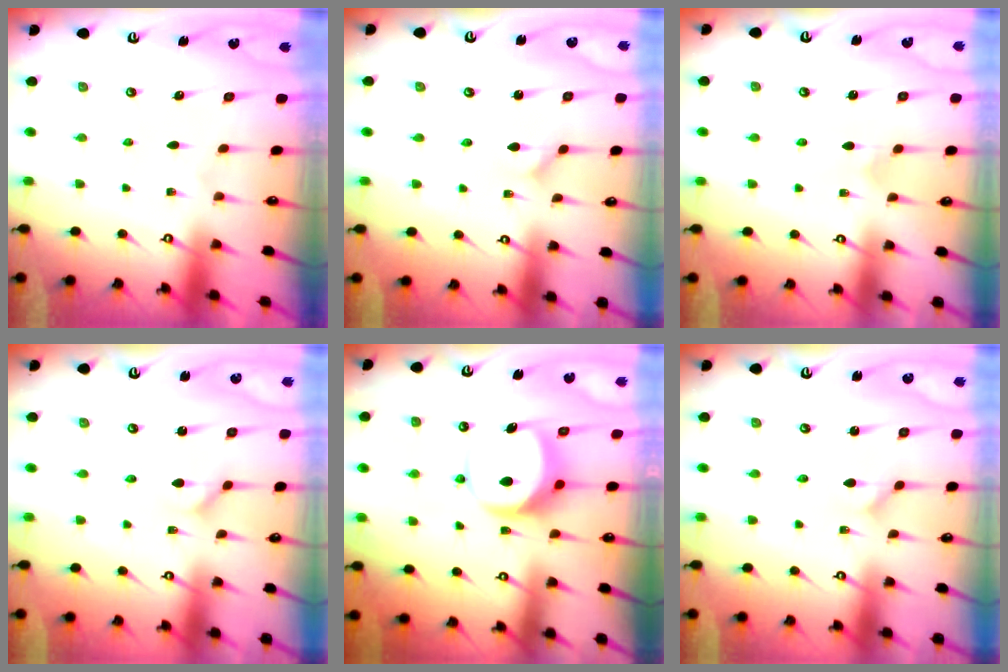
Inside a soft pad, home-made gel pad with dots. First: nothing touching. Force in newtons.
{"total": 1.2, "press": 1.2, "slide": 0.2}
{"total": 2.7, "press": 2.7, "slide": 0.1}
{"total": 1.8, "press": 1.7, "slide": 0.2}
{"total": 9.2, "press": 9.1, "slide": 1.5}
{"total": 1.2, "press": 1.2, "slide": 0.2}